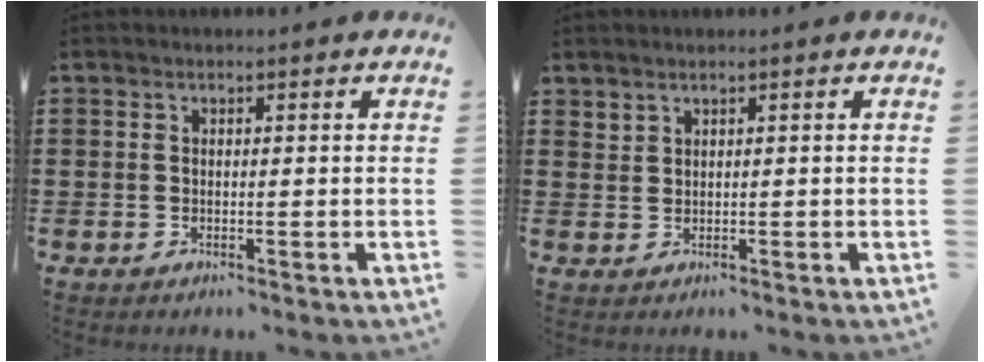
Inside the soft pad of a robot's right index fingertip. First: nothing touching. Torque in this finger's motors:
{"motor_torque": [0.67, 0.73, -0.06, -0.05]}